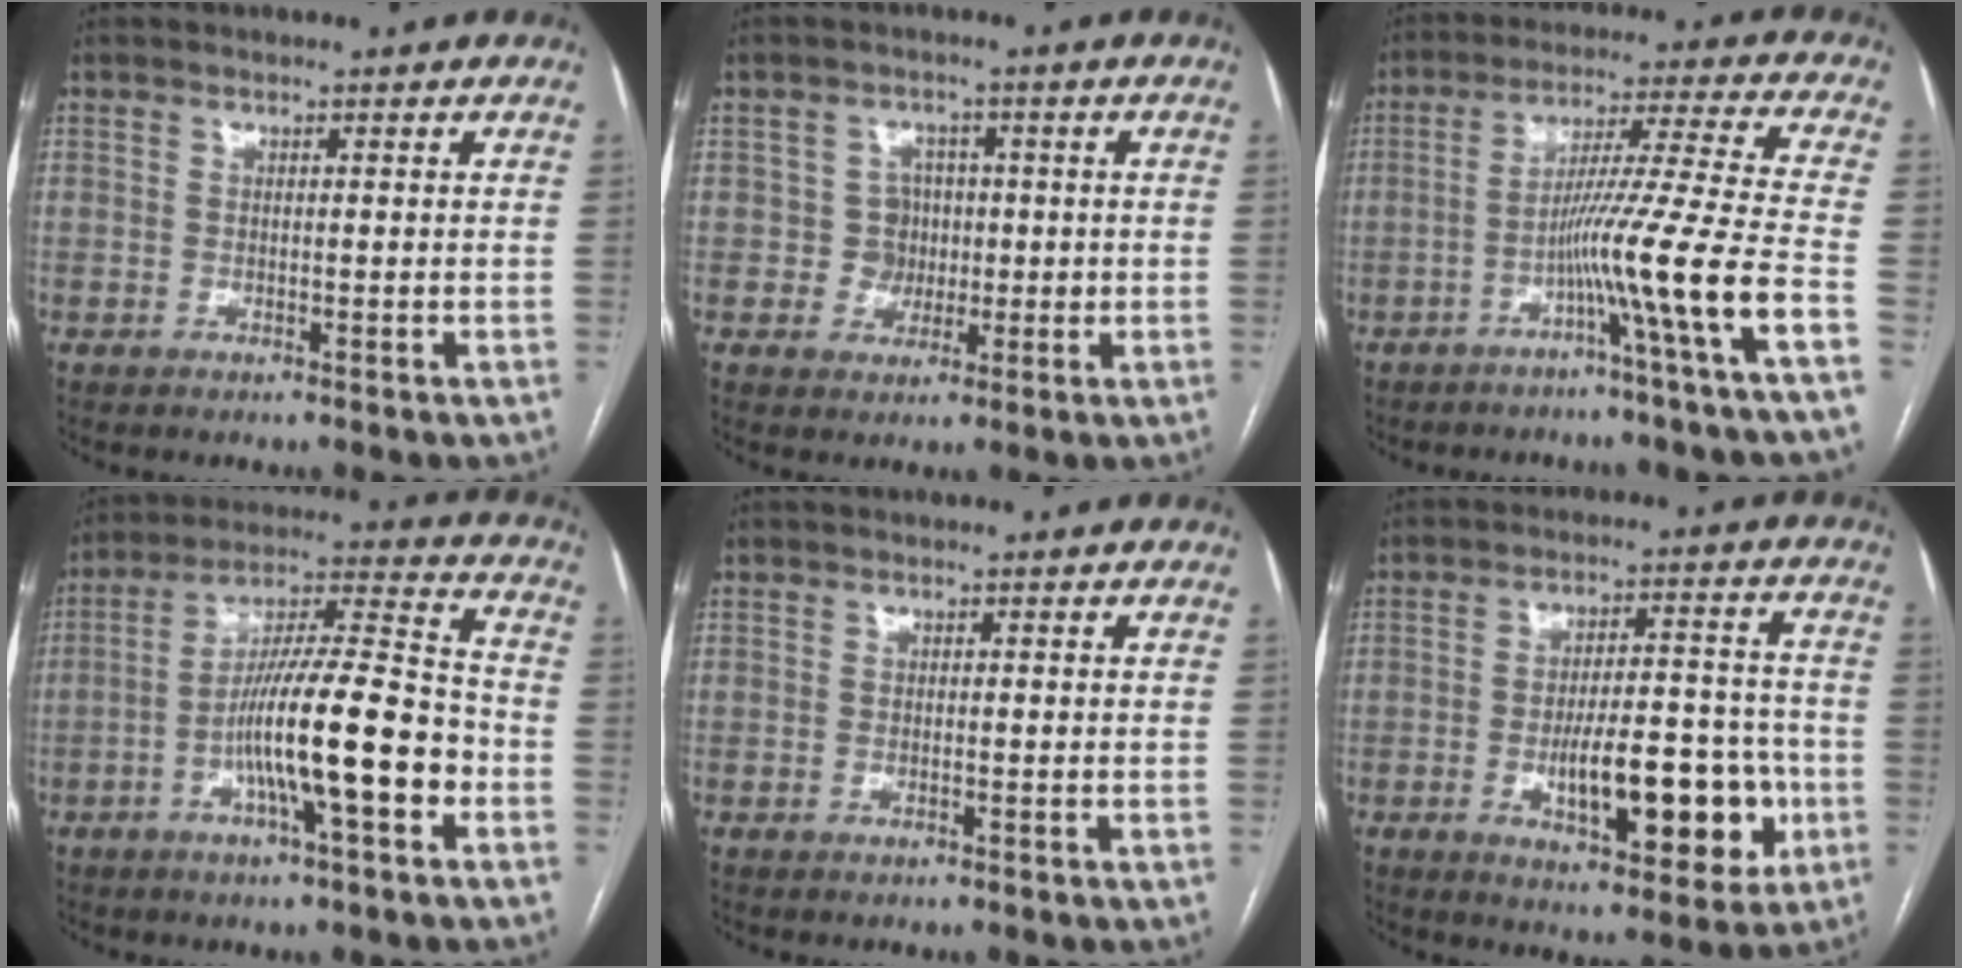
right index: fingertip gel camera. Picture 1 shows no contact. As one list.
[{"total": 4.0, "force": [0.1, 4.0, 0.6], "torque": [0.000, 0.014, 0.007]}, {"total": 12.4, "force": [-5.3, -3.3, 10.7], "torque": [-0.181, -0.001, -0.094]}, {"total": 15.5, "force": [-5.0, 1.3, 14.6], "torque": [-0.253, 0.009, -0.085]}, {"total": 0.0}, {"total": 14.1, "force": [-3.9, 5.0, 12.6], "torque": [-0.183, 0.015, -0.049]}]